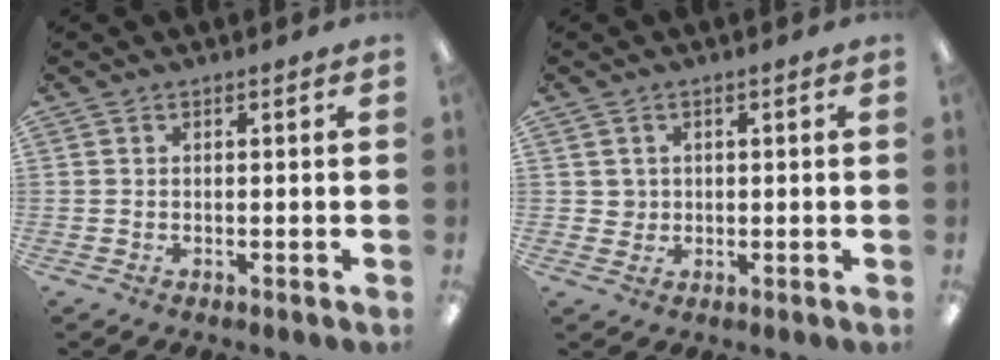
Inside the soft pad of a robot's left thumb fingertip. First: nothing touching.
{"total": 2.0, "force": [0.6, 2.0, 0.2], "torque": [-0.008, 0.004, 0.010]}